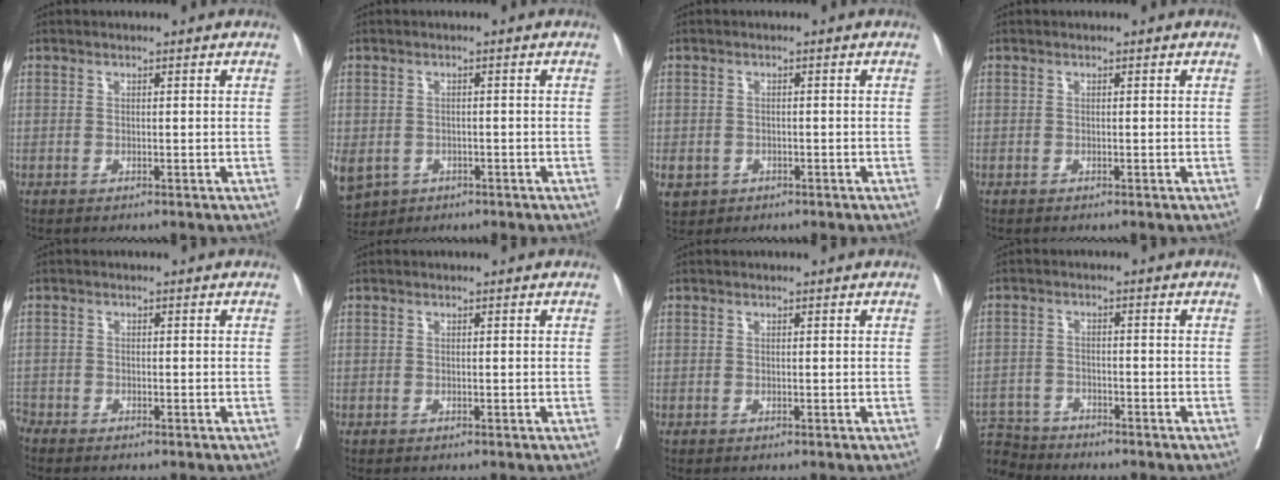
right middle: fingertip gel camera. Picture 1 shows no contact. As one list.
[{"total": 12.0, "force": [-5.0, 9.8, 4.8], "torque": [-0.154, -0.005, -0.060]}, {"total": 6.1, "force": [-2.6, 5.2, 1.8], "torque": [-0.053, -0.001, -0.032]}, {"total": 0.0}, {"total": 1.5, "force": [-1.5, 0.3, -0.1], "torque": [0.001, -0.003, -0.027]}, {"total": 0.0}, {"total": 0.0}, {"total": 7.5, "force": [-7.3, 1.8, 0.3], "torque": [-0.018, 0.005, -0.133]}]